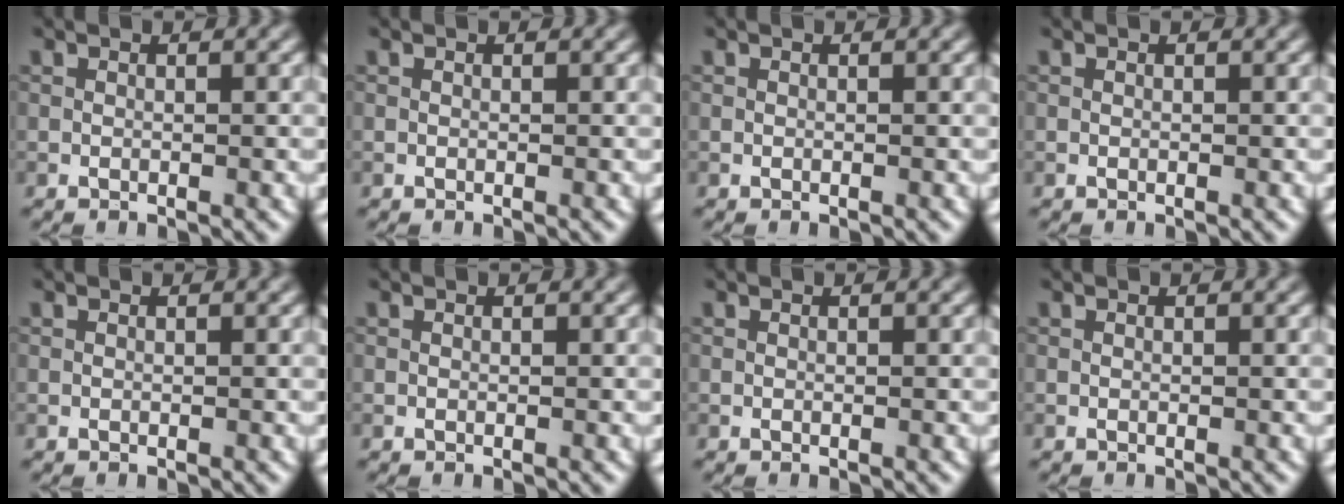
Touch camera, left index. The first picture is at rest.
{"total": 0.0}
{"total": 0.0}
{"total": 0.0}
{"total": 0.0}
{"total": 0.0}
{"total": 0.0}
{"total": 0.0}